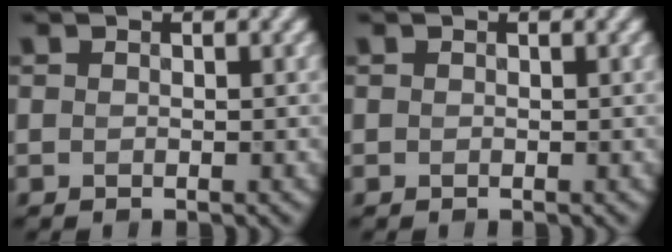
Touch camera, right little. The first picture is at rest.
{"total": 0.0}